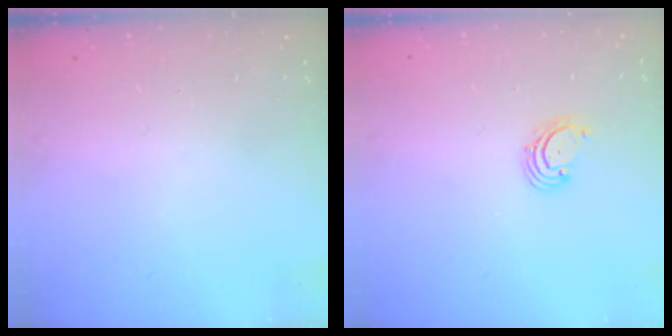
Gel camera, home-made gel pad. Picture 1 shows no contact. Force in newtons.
{"total": 1.9, "press": 1.8, "slide": 0.2}